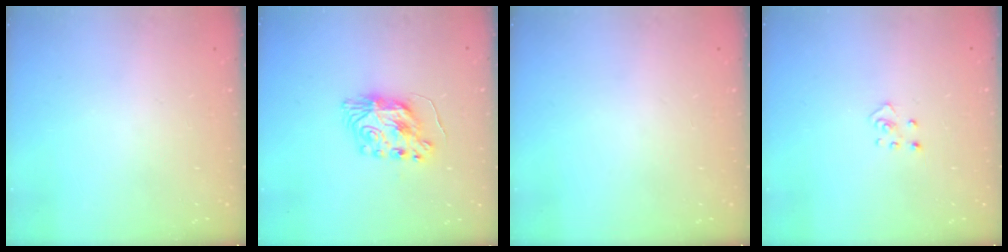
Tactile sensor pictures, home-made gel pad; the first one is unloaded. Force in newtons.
{"total": 8.9, "press": 8.9, "slide": 0.6}
{"total": 0.0}
{"total": 2.6, "press": 2.6, "slide": 0.3}